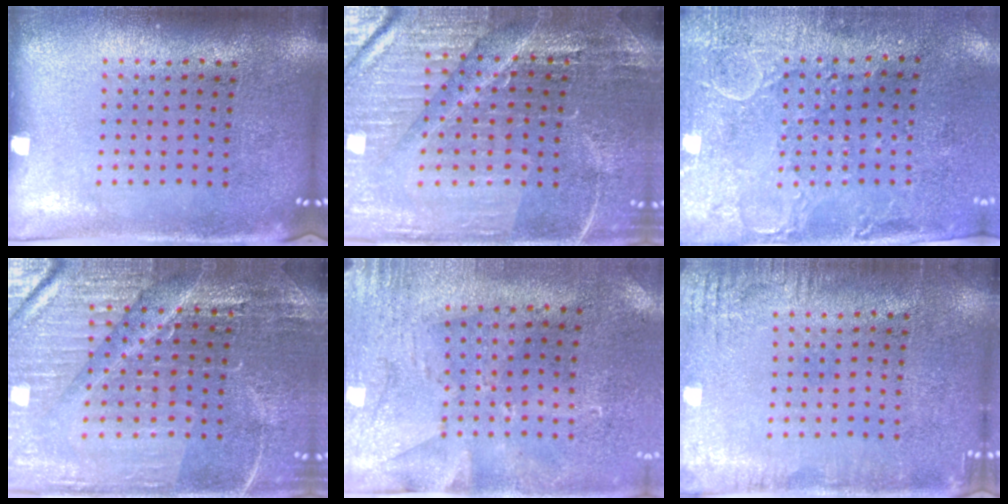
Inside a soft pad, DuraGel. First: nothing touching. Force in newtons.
{"total": 3.8, "press": 3.8, "slide": 0.7}
{"total": 3.0, "press": 2.3, "slide": 1.9}
{"total": 3.8, "press": 3.8, "slide": 0.7}
{"total": 2.8, "press": 2.3, "slide": 1.6}
{"total": 2.3, "press": 2.3, "slide": 0.3}